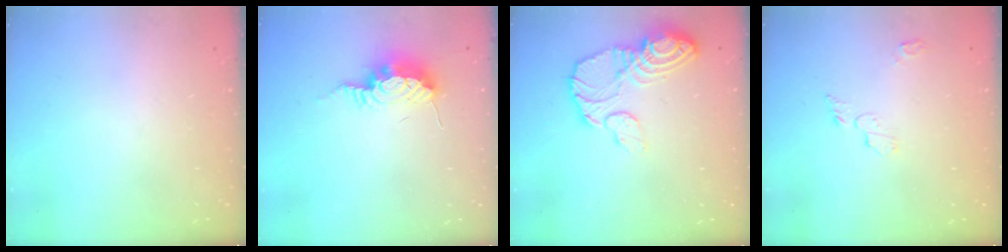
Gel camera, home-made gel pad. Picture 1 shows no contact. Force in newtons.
{"total": 9.1, "press": 9.1, "slide": 0.8}
{"total": 14.1, "press": 14.0, "slide": 1.5}
{"total": 5.1, "press": 5.0, "slide": 0.5}